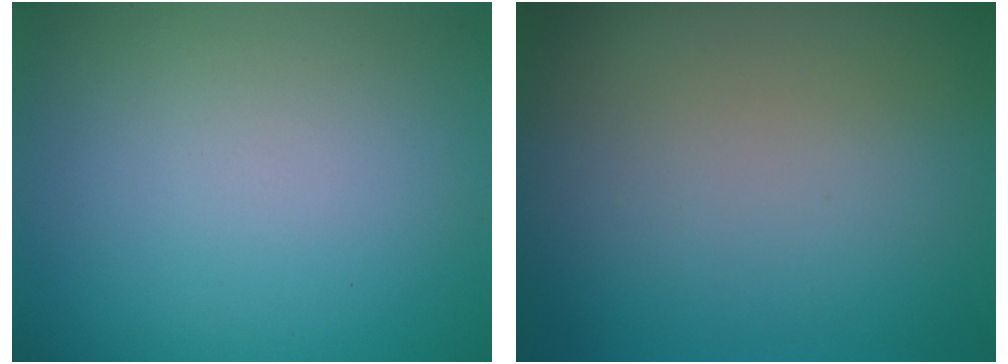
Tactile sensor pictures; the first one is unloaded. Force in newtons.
{"total": 0.0}